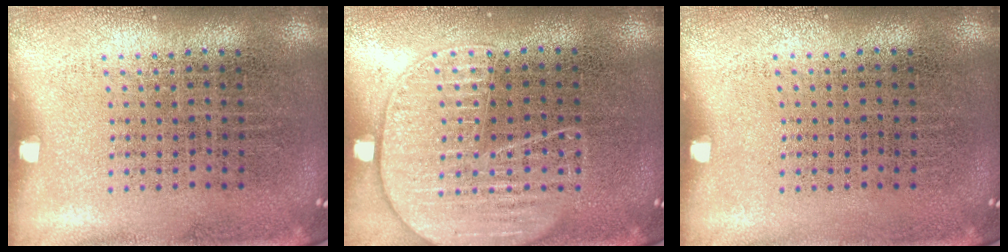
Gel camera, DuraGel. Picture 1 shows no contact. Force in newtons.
{"total": 2.9, "press": 2.9, "slide": 0.3}
{"total": 0.0}